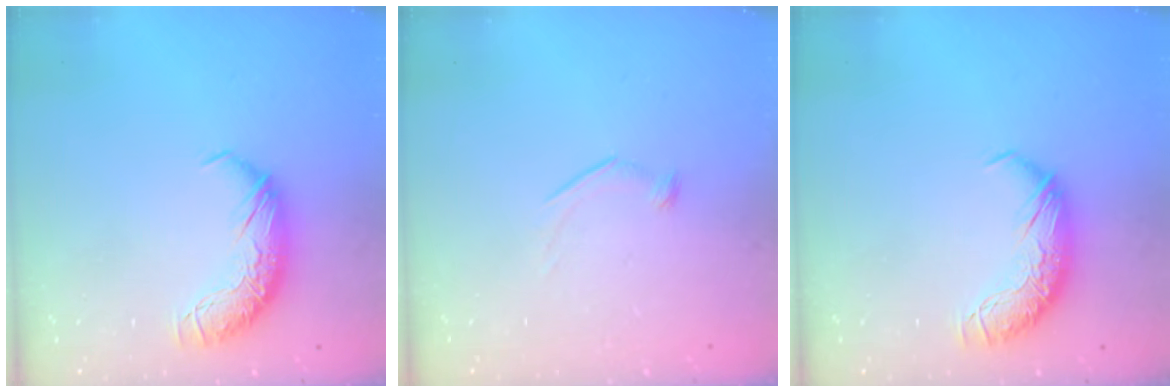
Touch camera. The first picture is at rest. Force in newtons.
{"total": 7.5, "press": 7.4, "slide": 0.7}
{"total": 0.0}